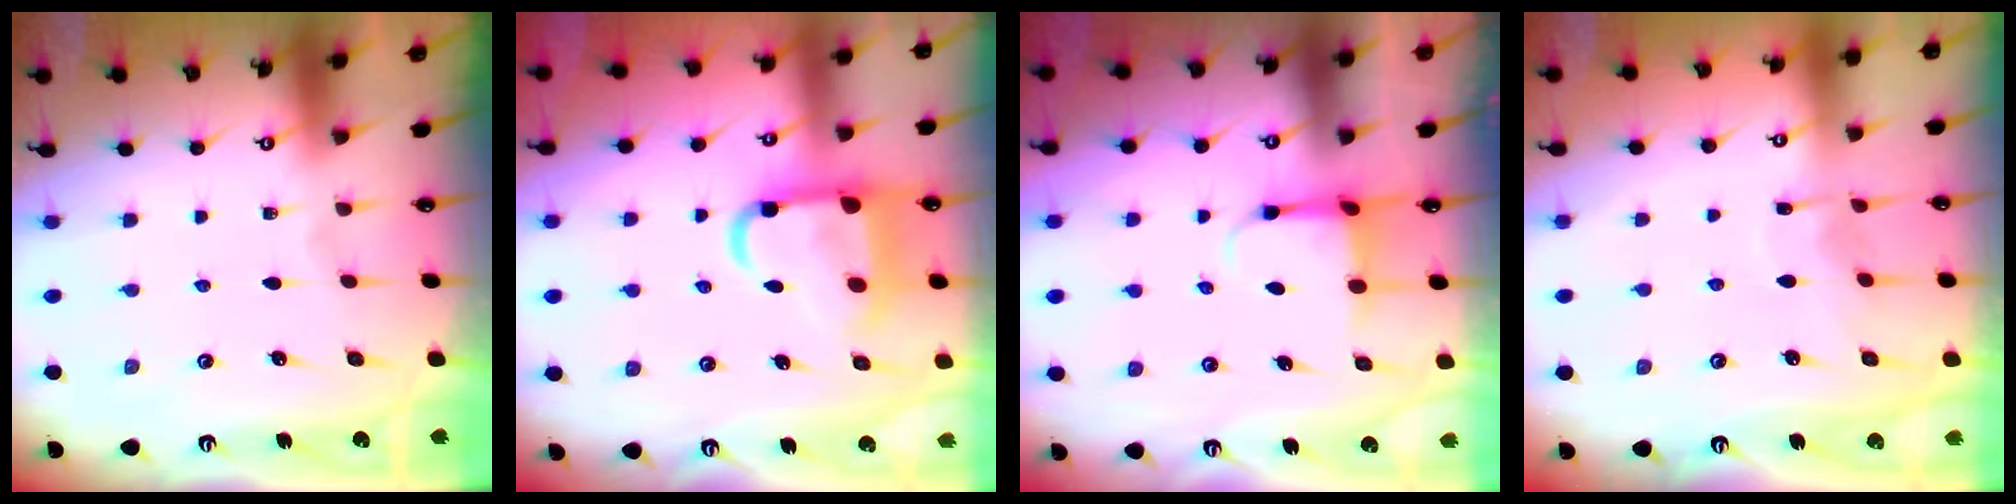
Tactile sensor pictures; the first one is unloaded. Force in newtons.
{"total": 13.5, "press": 13.4, "slide": 1.8}
{"total": 4.0, "press": 3.8, "slide": 1.2}
{"total": 4.8, "press": 4.8, "slide": 0.5}